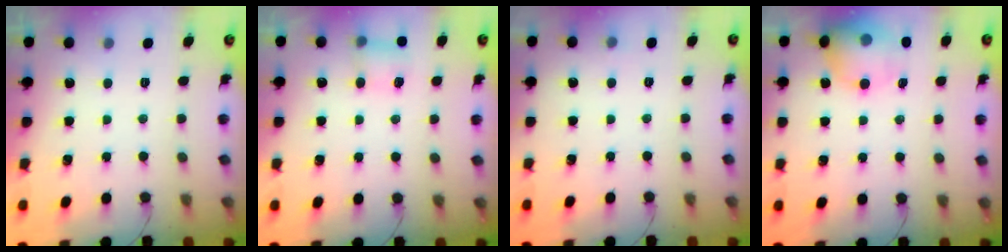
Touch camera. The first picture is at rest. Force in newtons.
{"total": 4.3, "press": 4.2, "slide": 0.6}
{"total": 2.7, "press": 2.0, "slide": 1.8}
{"total": 14.8, "press": 14.6, "slide": 2.4}